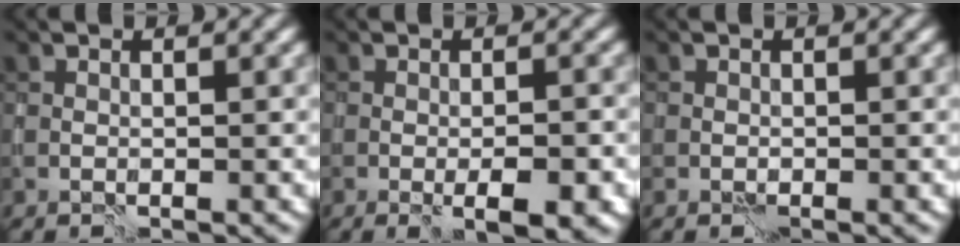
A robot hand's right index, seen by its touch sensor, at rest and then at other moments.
{"total": 3.2, "force": [-1.3, 0.7, 2.8], "torque": [-0.044, -0.012, -0.016]}
{"total": 0.6, "force": [0.0, 0.6, 0.2], "torque": [-0.003, 0.001, 0.000]}